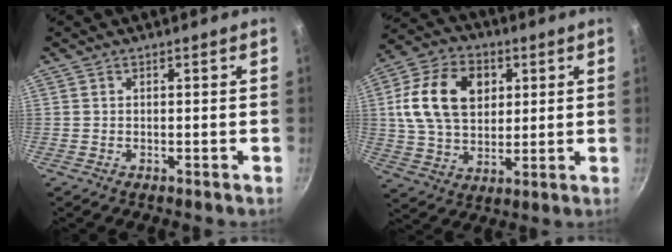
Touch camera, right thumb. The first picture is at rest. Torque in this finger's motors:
{"motor_torque": [-1.36, 1.80, 1.05, 0.06, 0.23]}